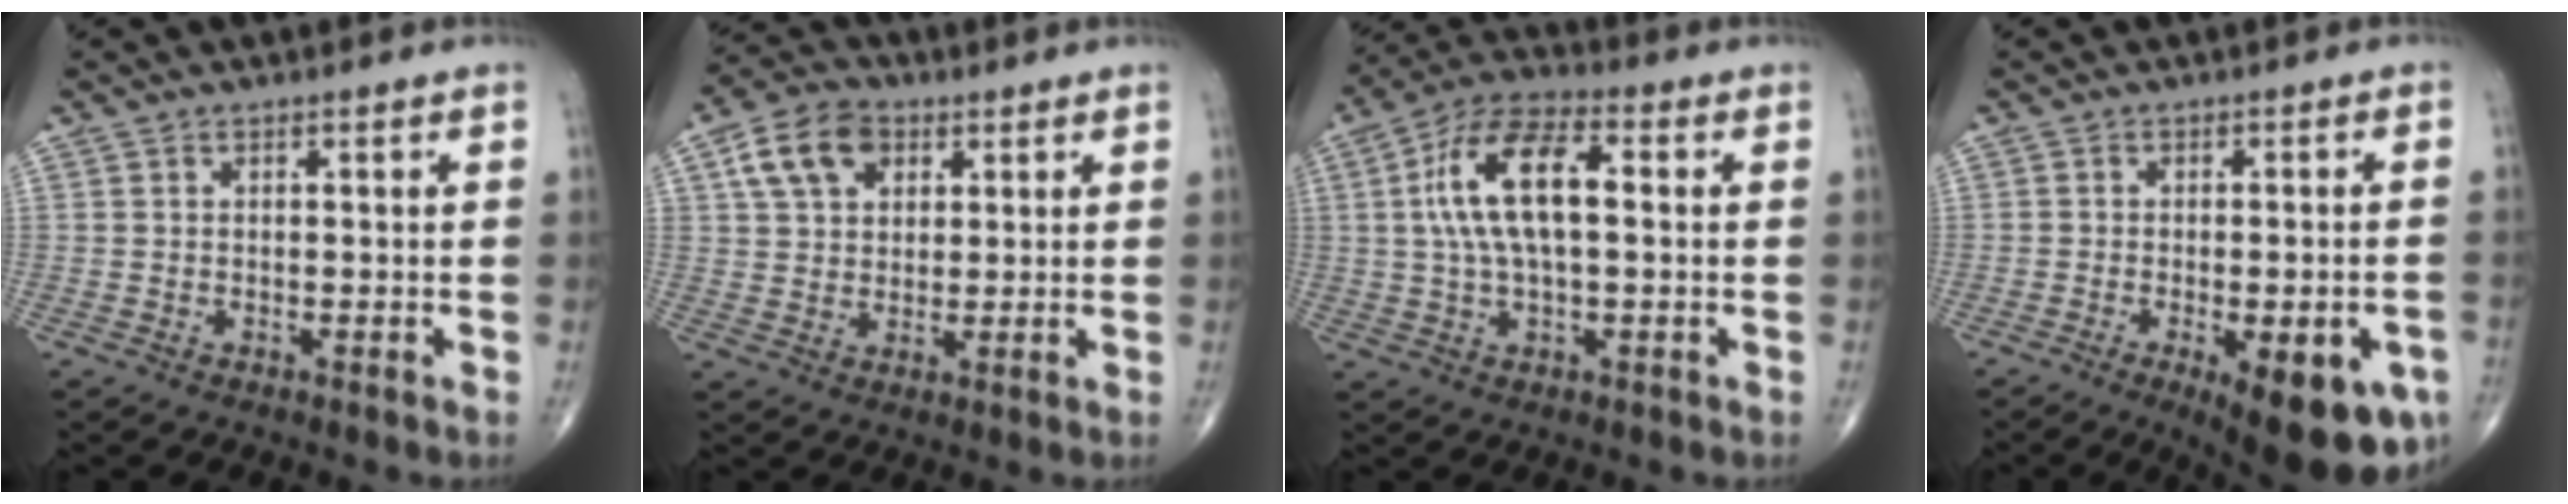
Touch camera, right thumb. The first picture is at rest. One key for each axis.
{"total": 10.0, "fx": 3.9, "fy": 7.1, "fz": 5.9, "tx": -0.086, "ty": 0.001, "tz": 0.064}
{"total": 14.2, "fx": 1.8, "fy": 6.5, "fz": 12.4, "tx": -0.240, "ty": 0.027, "tz": 0.029}
{"total": 15.6, "fx": -6.7, "fy": 5.7, "fz": 12.9, "tx": -0.129, "ty": 0.005, "tz": -0.077}